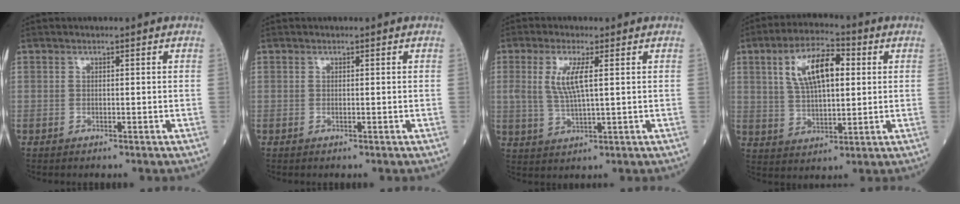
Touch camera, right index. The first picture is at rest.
{"total": 0.0}
{"total": 5.7, "force": [1.4, 0.8, 5.5], "torque": [-0.125, -0.002, 0.029]}
{"total": 11.0, "force": [3.1, 4.2, 9.7], "torque": [-0.184, 0.020, 0.056]}